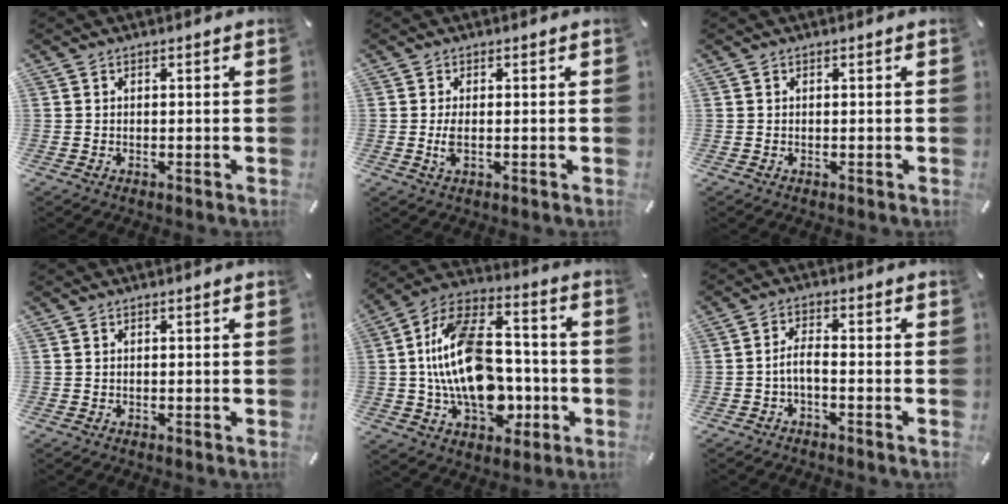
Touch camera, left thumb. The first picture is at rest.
{"total": 3.0, "force": [-0.2, 1.1, 2.8], "torque": [-0.066, -0.006, -0.008]}
{"total": 0.0}
{"total": 0.0}
{"total": 21.4, "force": [-1.8, 14.0, 16.0], "torque": [-0.320, 0.016, -0.027]}
{"total": 4.2, "force": [-1.8, 1.4, 3.5], "torque": [-0.075, 0.008, -0.037]}